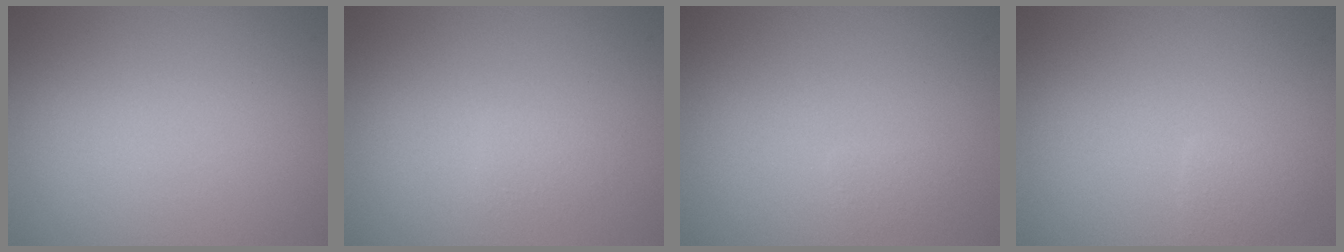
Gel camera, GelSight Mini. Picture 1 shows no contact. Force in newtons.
{"total": 1.0, "press": 1.0, "slide": 0.2}
{"total": 0.8, "press": 0.8, "slide": 0.1}
{"total": 1.2, "press": 1.2, "slide": 0.0}